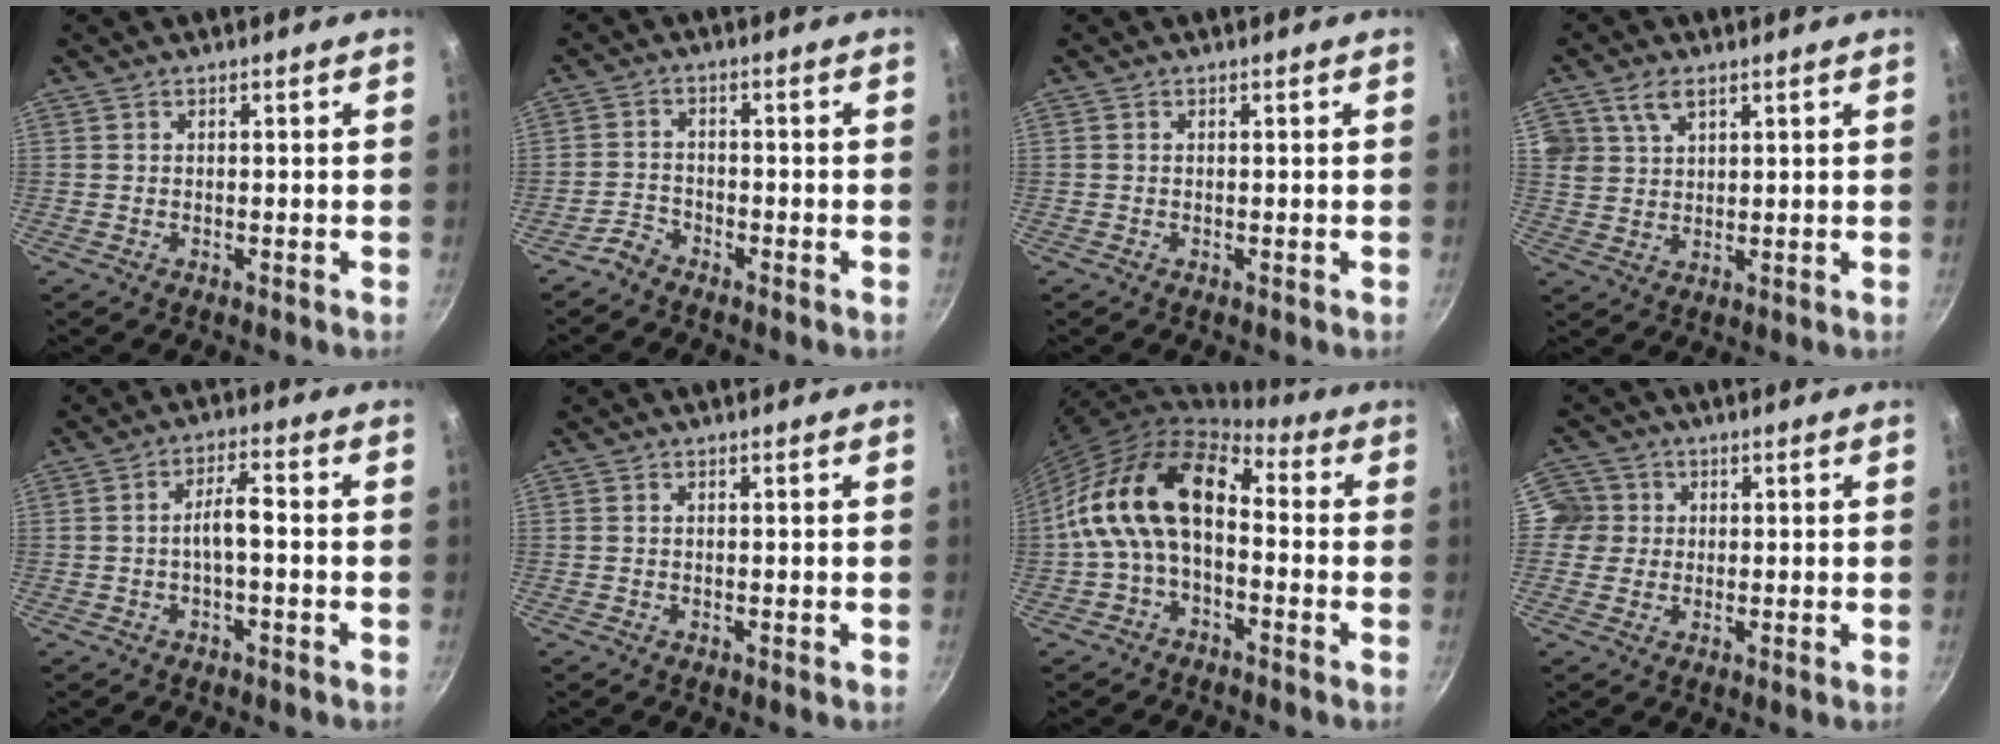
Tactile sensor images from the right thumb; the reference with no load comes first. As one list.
[{"total": 2.9, "force": [-2.6, 1.3, 0.6], "torque": [-0.012, 0.027, -0.052]}, {"total": 0.0}, {"total": 5.2, "force": [3.0, 3.3, 2.8], "torque": [-0.040, -0.006, 0.062]}, {"total": 4.6, "force": [-1.0, 1.4, 4.3], "torque": [-0.082, 0.027, -0.020]}, {"total": 0.0}, {"total": 15.2, "force": [-1.0, 9.1, 12.1], "torque": [-0.205, 0.042, -0.036]}, {"total": 5.0, "force": [0.5, 4.9, 0.9], "torque": [0.021, 0.004, -0.006]}]